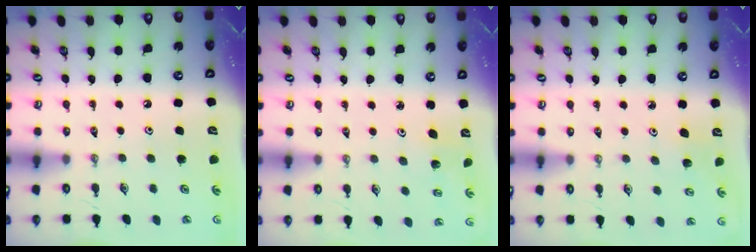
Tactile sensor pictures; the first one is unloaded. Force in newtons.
{"total": 1.1, "press": 1.1, "slide": 0.1}
{"total": 3.6, "press": 3.5, "slide": 1.0}